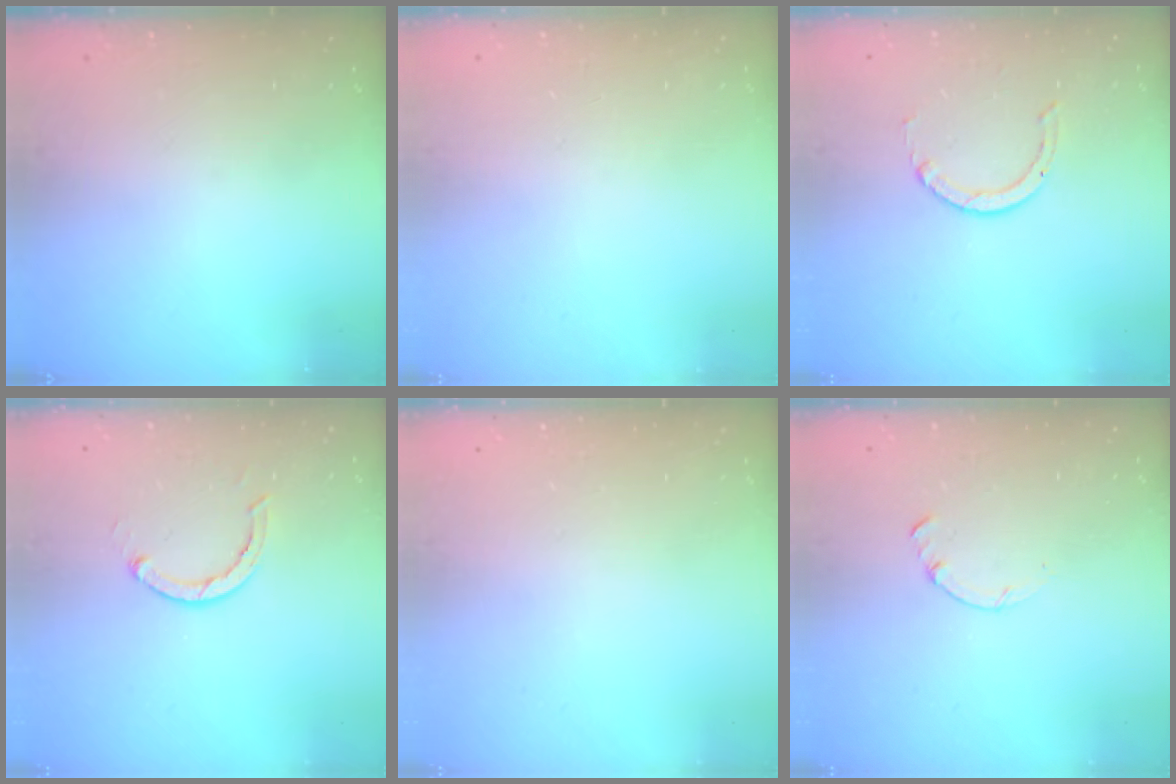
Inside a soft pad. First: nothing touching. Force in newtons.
{"total": 2.6, "press": 2.6, "slide": 0.2}
{"total": 1.5, "press": 1.5, "slide": 0.2}
{"total": 2.9, "press": 2.9, "slide": 0.5}
{"total": 2.6, "press": 2.6, "slide": 0.2}
{"total": 0.0}